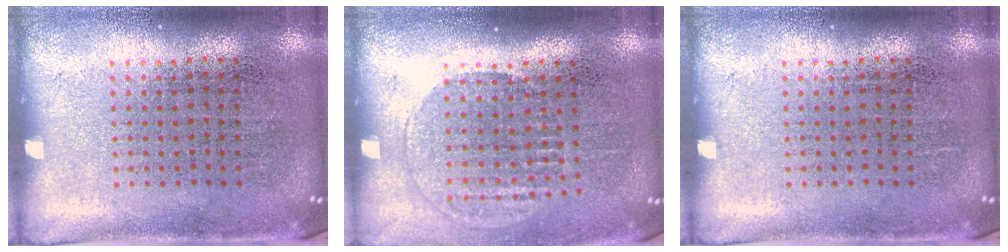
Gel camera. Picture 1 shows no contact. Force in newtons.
{"total": 1.4, "press": 1.2, "slide": 0.7}
{"total": 0.0}